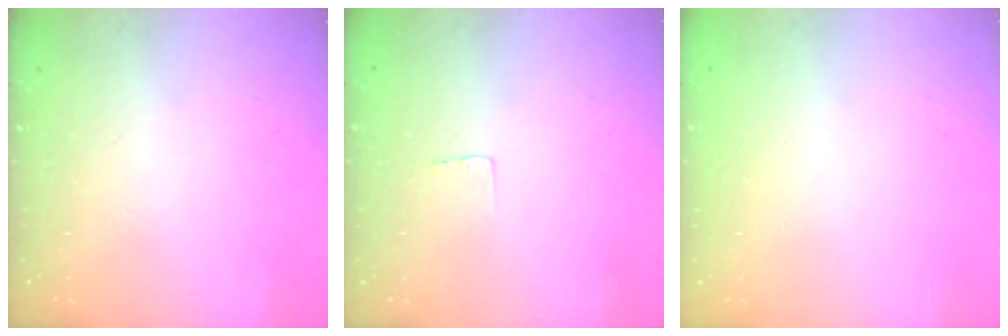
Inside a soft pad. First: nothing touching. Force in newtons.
{"total": 2.3, "press": 2.3, "slide": 0.1}
{"total": 0.0}